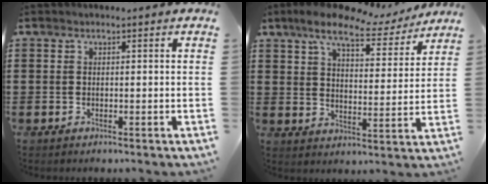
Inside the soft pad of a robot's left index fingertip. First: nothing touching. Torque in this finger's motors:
{"motor_torque": [2.14, 0.00, 0.53, 0.07]}